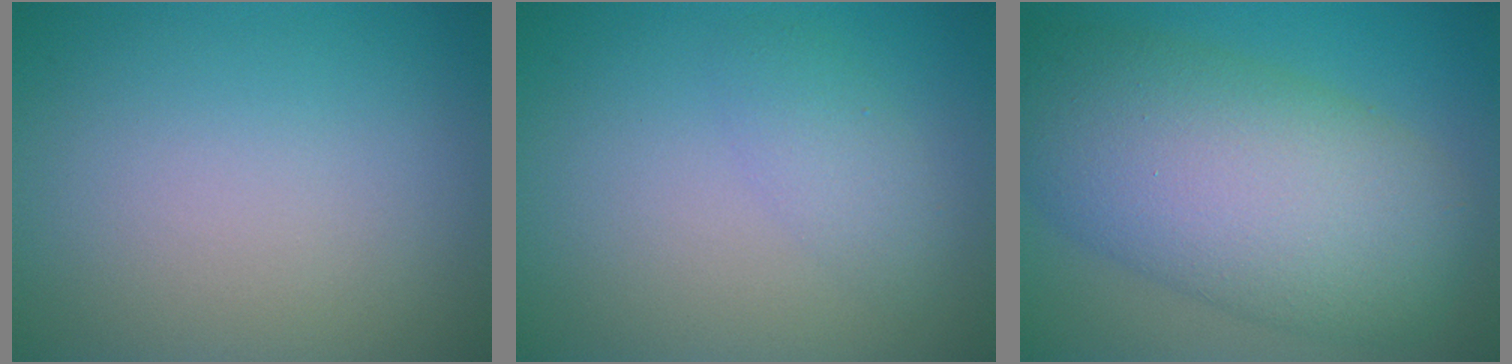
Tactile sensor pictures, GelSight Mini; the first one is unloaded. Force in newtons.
{"total": 1.9, "press": 1.9, "slide": 0.1}
{"total": 11.8, "press": 11.8, "slide": 0.3}